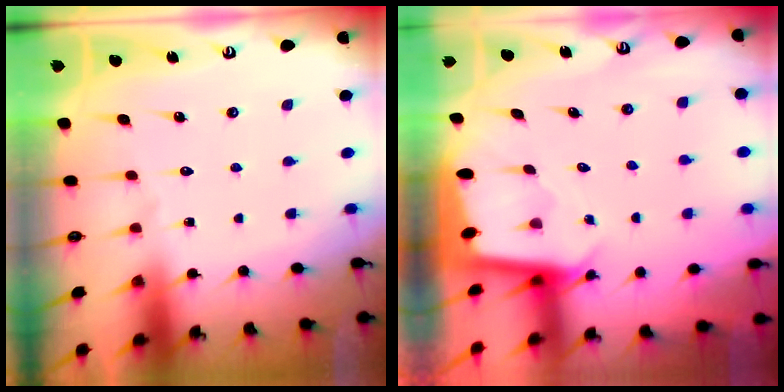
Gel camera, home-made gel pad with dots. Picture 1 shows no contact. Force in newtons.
{"total": 1.9, "press": 1.9, "slide": 0.0}